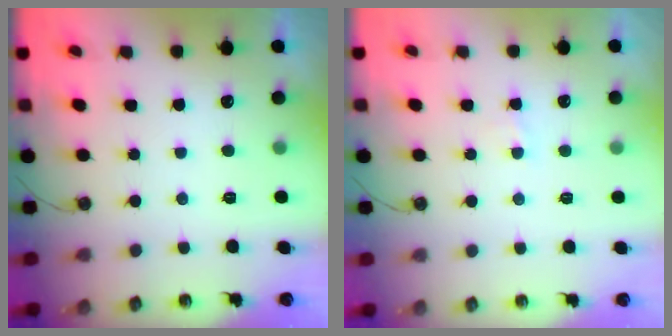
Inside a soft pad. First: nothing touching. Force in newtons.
{"total": 2.8, "press": 2.8, "slide": 0.4}